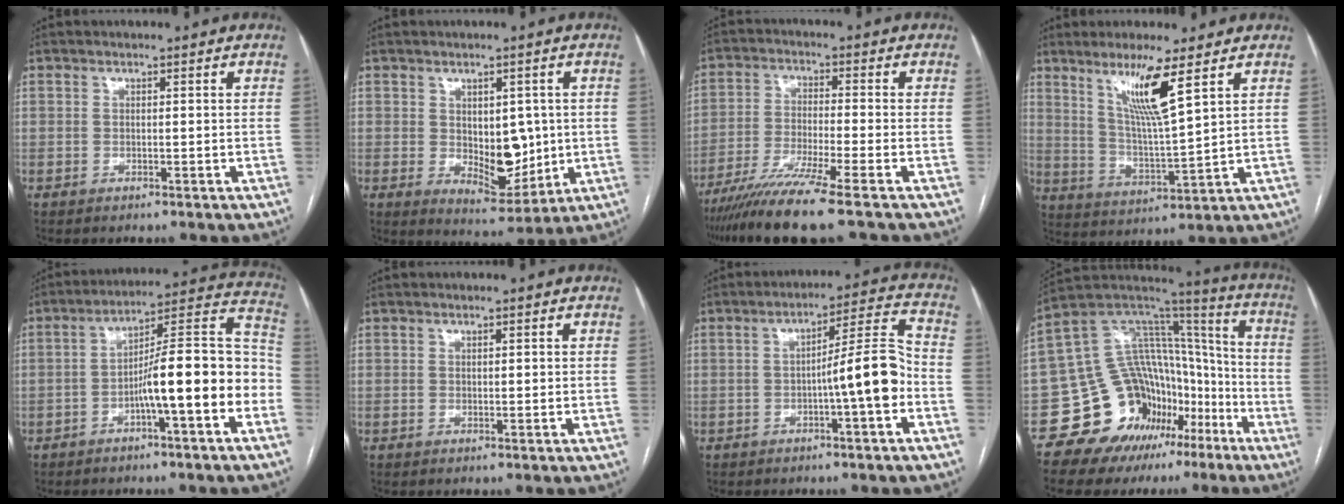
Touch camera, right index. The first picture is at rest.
{"total": 8.1, "force": [0.1, 4.4, 6.8], "torque": [-0.097, -0.004, 0.020]}
{"total": 10.8, "force": [-8.1, -1.6, 6.9], "torque": [-0.123, -0.035, -0.141]}
{"total": 9.3, "force": [5.3, -0.6, 7.6], "torque": [-0.141, -0.016, 0.104]}
{"total": 14.2, "force": [-4.5, 1.2, 13.4], "torque": [-0.194, 0.035, -0.069]}
{"total": 0.7, "force": [0.2, 0.2, 0.7], "torque": [-0.011, 0.000, 0.003]}
{"total": 9.3, "force": [-2.6, 0.1, 9.0], "torque": [-0.134, 0.021, -0.040]}
{"total": 20.2, "force": [-10.7, 14.2, 9.6], "torque": [-0.130, 0.104, -0.163]}